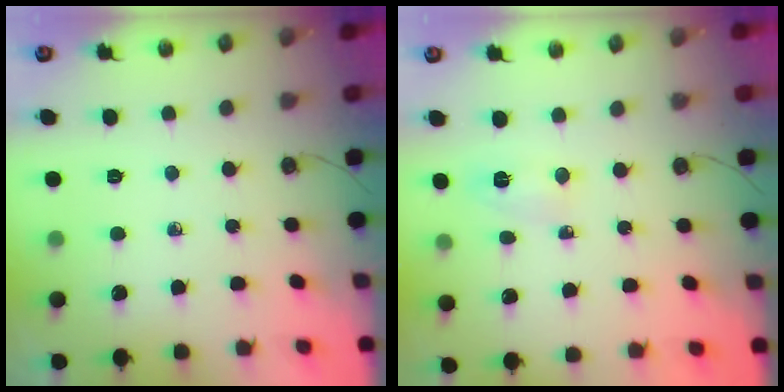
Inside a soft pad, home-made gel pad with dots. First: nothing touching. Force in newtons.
{"total": 3.6, "press": 3.3, "slide": 1.4}